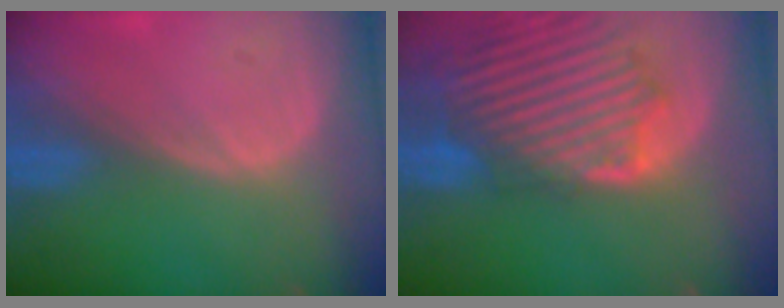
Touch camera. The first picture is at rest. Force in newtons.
{"total": 13.5, "press": 11.7, "slide": 6.7}